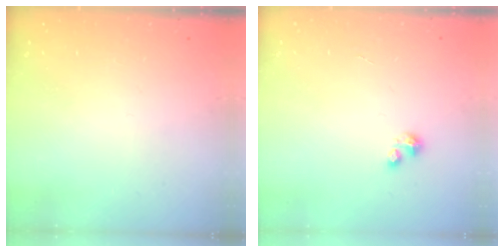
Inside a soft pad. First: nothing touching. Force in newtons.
{"total": 0.9, "press": 0.9, "slide": 0.3}